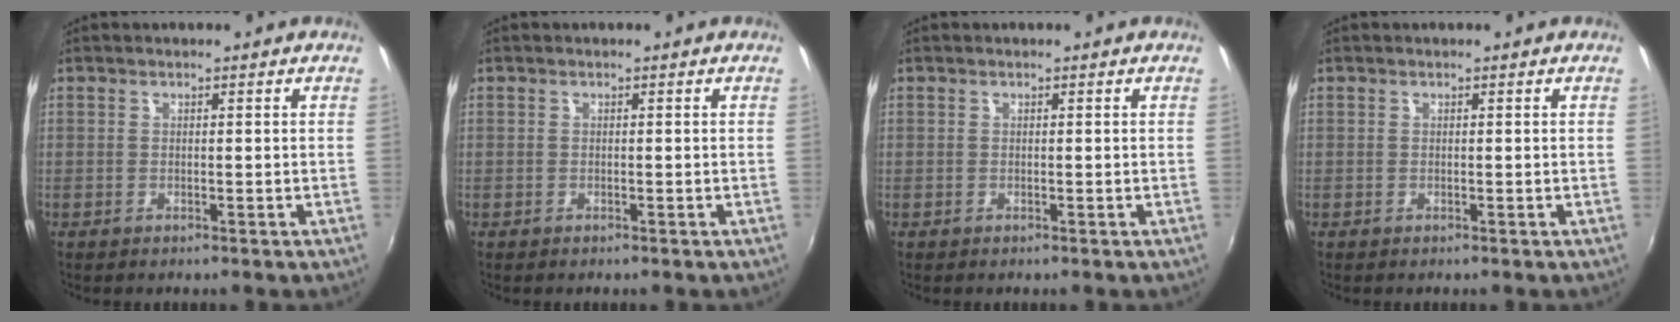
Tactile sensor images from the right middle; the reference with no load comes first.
{"total": 0.0}
{"total": 0.0}
{"total": 0.0}